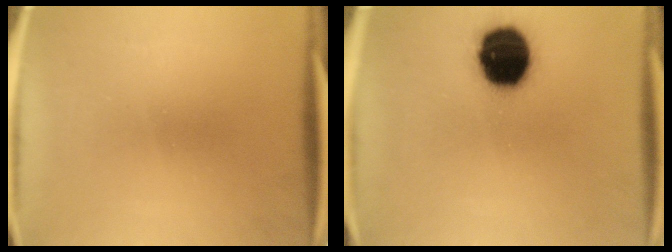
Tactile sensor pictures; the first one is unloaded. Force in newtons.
{"total": 17.2}